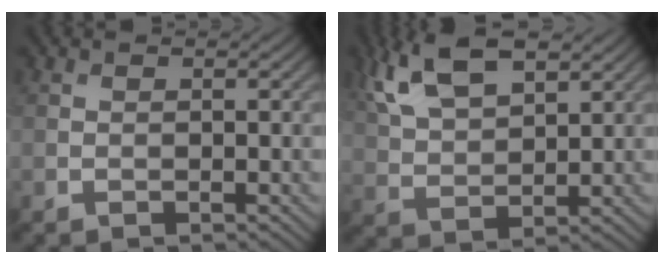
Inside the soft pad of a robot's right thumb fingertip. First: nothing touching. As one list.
[{"total": 9.8, "force": [5.6, 4.3, 6.8], "torque": [-0.167, 0.012, 0.116]}]